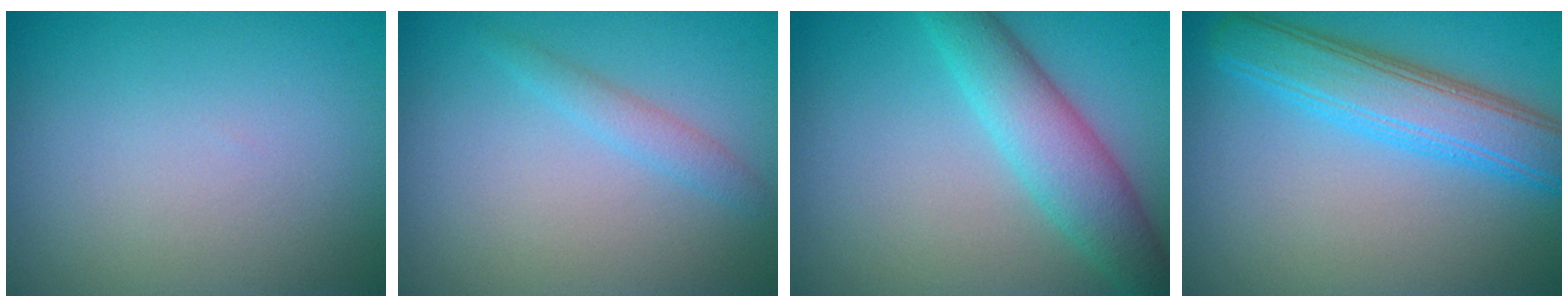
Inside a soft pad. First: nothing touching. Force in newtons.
{"total": 1.5, "press": 1.5, "slide": 0.1}
{"total": 4.9, "press": 4.9, "slide": 0.1}
{"total": 5.8, "press": 5.8, "slide": 0.3}